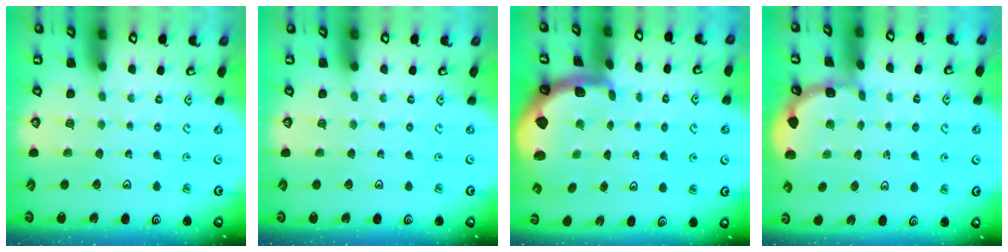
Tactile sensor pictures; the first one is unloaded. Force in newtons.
{"total": 0.0}
{"total": 1.7, "press": 1.7, "slide": 0.4}
{"total": 1.5, "press": 1.5, "slide": 0.1}